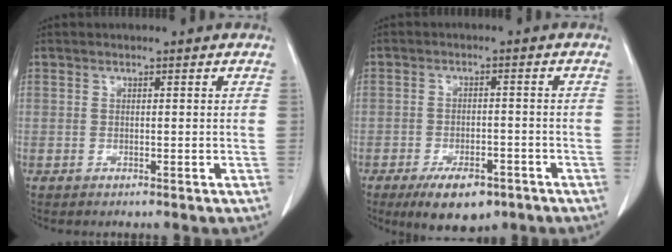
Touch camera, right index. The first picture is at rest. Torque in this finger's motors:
{"motor_torque": [0.38, -0.38, 0.03, 0.00]}